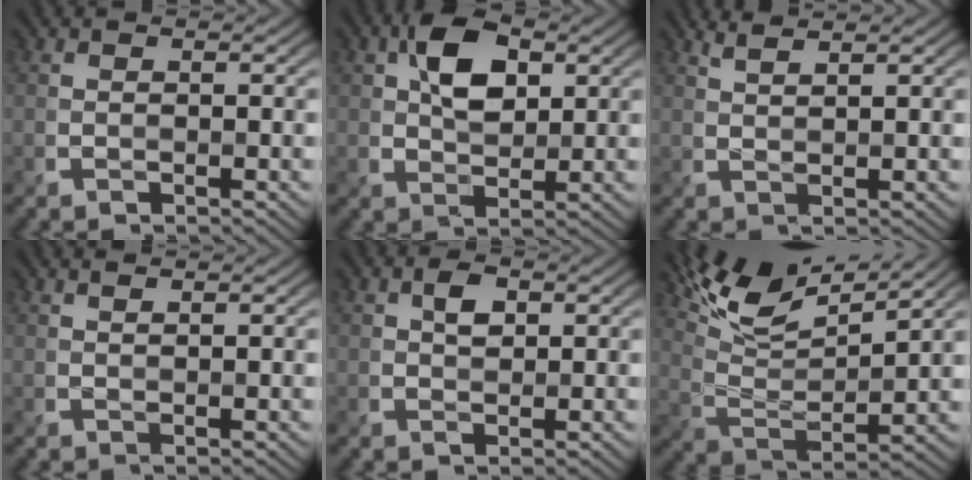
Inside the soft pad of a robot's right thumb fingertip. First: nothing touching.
{"total": 6.6, "force": [2.2, 3.9, 4.8], "torque": [-0.089, 0.006, 0.033]}
{"total": 2.2, "force": [1.8, 0.4, 1.2], "torque": [-0.021, 0.008, 0.032]}
{"total": 0.8, "force": [0.8, -0.1, 0.3], "torque": [-0.014, 0.002, 0.013]}
{"total": 1.9, "force": [0.8, 1.2, 1.3], "torque": [-0.026, 0.003, 0.013]}
{"total": 11.2, "force": [8.1, 2.9, 7.2], "torque": [-0.157, 0.013, 0.150]}